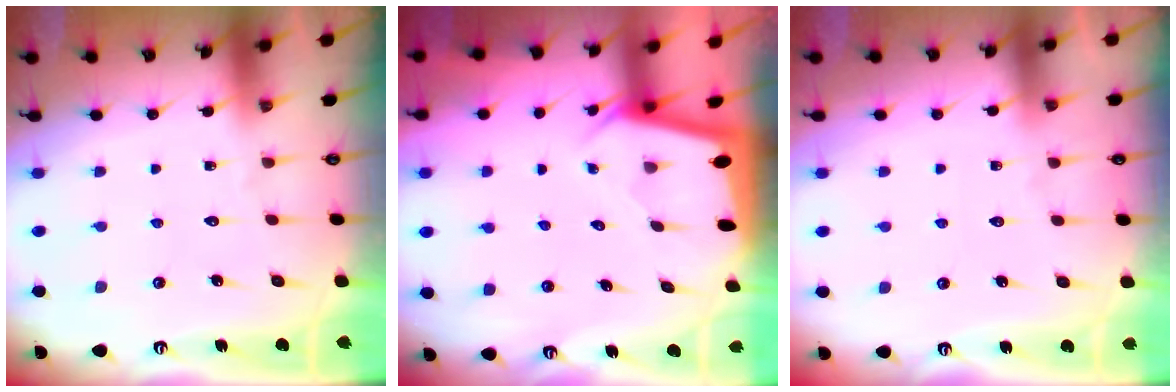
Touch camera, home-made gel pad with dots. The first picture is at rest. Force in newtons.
{"total": 1.8, "press": 1.8, "slide": 0.1}
{"total": 3.2, "press": 3.2, "slide": 0.5}